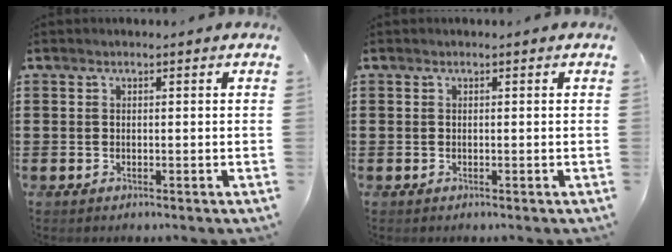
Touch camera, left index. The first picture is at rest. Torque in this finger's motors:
{"motor_torque": [0.00, 0.00, 0.02, -0.01]}